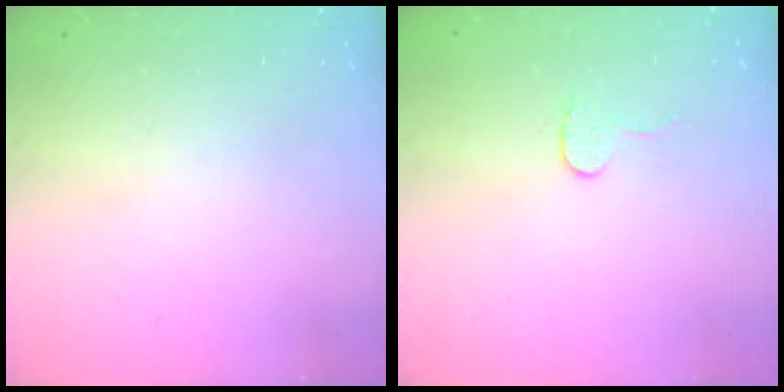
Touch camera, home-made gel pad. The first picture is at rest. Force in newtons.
{"total": 5.5, "press": 5.5, "slide": 0.4}